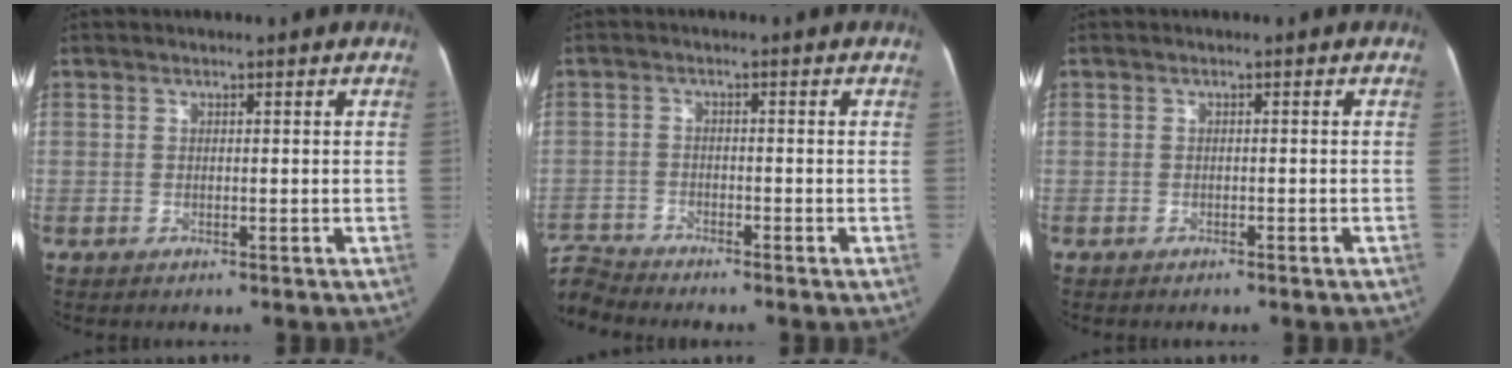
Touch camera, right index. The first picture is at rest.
{"total": 4.5, "force": [-4.4, -0.3, -0.8], "torque": [0.010, -0.010, -0.085]}
{"total": 1.3, "force": [-1.1, 0.1, 0.6], "torque": [-0.008, -0.002, -0.014]}